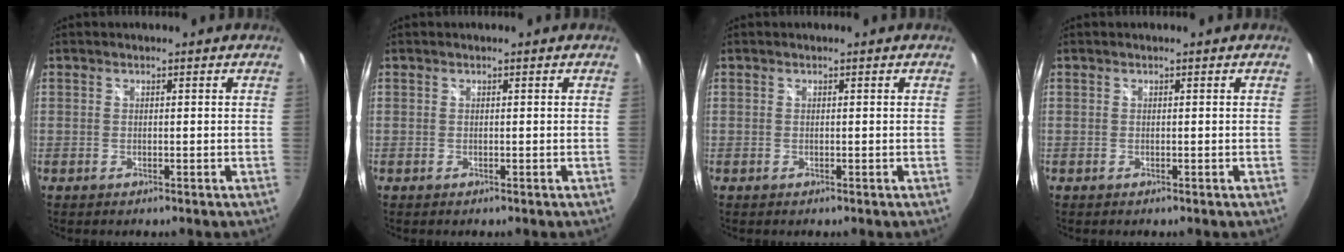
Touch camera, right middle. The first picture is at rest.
{"total": 0.0}
{"total": 0.0}
{"total": 0.0}